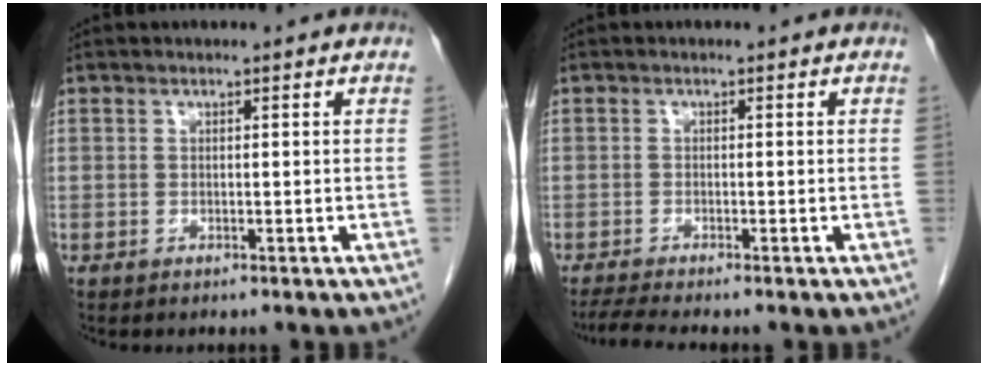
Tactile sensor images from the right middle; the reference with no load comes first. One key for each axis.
{"total": 3.2, "fx": -2.8, "fy": -0.5, "fz": 1.5, "tx": -0.033, "ty": -0.013, "tz": -0.053}